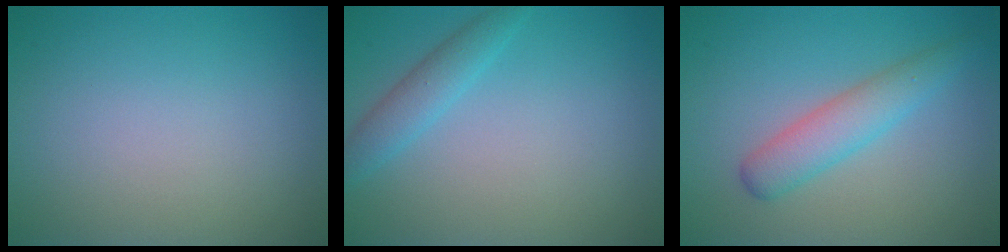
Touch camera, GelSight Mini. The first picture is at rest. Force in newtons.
{"total": 2.2, "press": 2.2, "slide": 0.1}
{"total": 3.2, "press": 3.2, "slide": 0.1}